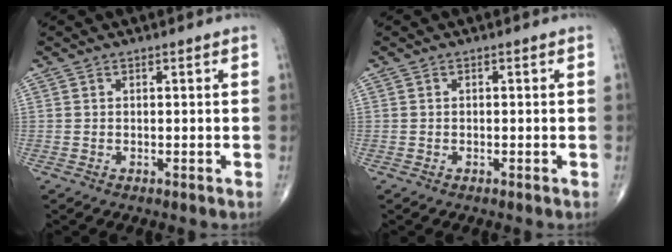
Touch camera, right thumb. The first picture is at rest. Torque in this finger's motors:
{"motor_torque": [-0.14, -0.11, 0.08, 0.17, -0.03]}